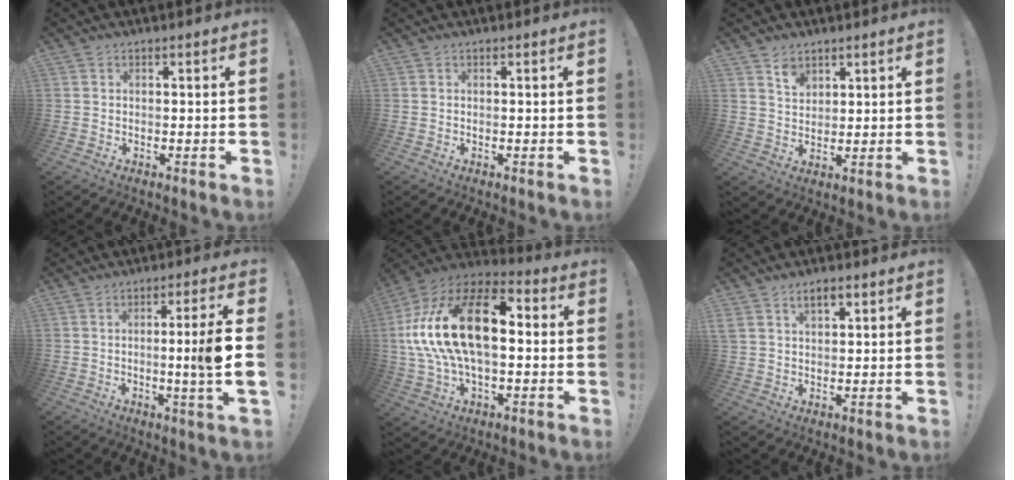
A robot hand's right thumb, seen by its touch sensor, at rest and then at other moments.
{"total": 0.0}
{"total": 4.9, "force": [3.6, 3.0, 1.5], "torque": [-0.014, -0.024, 0.064]}
{"total": 9.7, "force": [-0.5, -0.7, 9.7], "torque": [-0.156, -0.005, -0.016]}
{"total": 24.9, "force": [2.8, 13.6, 20.6], "torque": [-0.382, 0.001, 0.050]}
{"total": 4.5, "force": [2.6, 2.6, 2.7], "torque": [-0.044, -0.004, 0.046]}